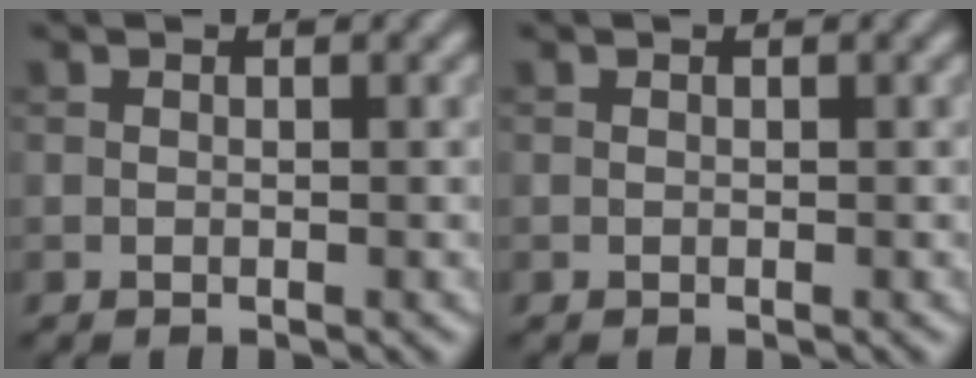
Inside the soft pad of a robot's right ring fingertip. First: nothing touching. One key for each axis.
{"total": 0.0}